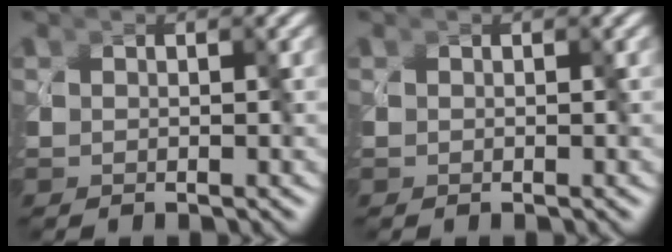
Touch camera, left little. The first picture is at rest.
{"total": 0.0}